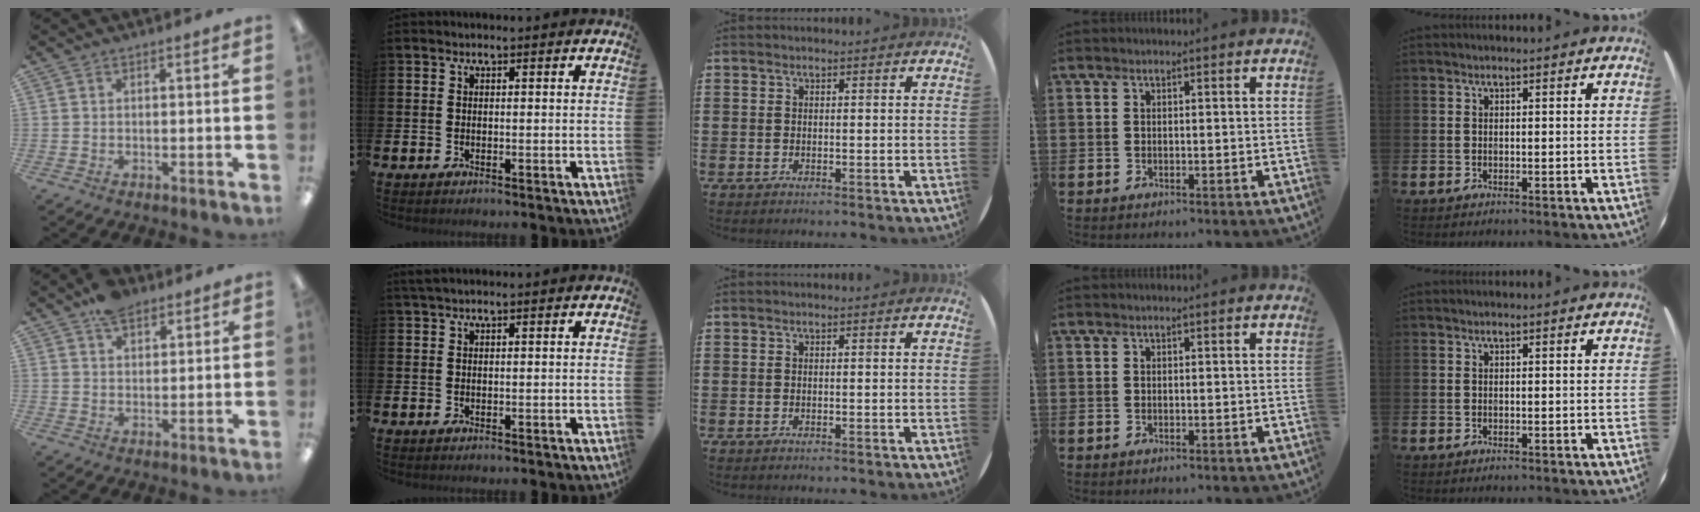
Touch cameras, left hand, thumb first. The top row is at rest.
{"thumb": {"total": 6.3, "force": [4.7, 3.2, 2.7], "torque": [-0.040, -0.021, 0.084]}, "index": {"total": 1.2, "force": [1.0, 0.0, 0.7], "torque": [-0.019, 0.006, 0.018]}}